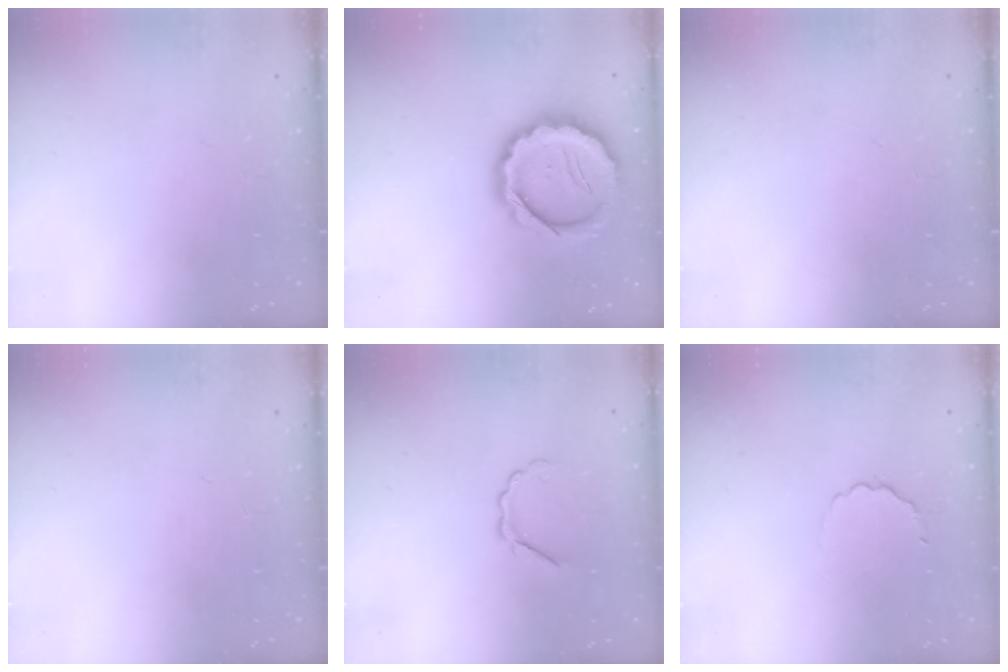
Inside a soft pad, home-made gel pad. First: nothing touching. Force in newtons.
{"total": 15.6, "press": 15.4, "slide": 2.5}
{"total": 0.0}
{"total": 0.0}
{"total": 3.6, "press": 3.4, "slide": 1.0}
{"total": 2.7, "press": 2.5, "slide": 0.9}